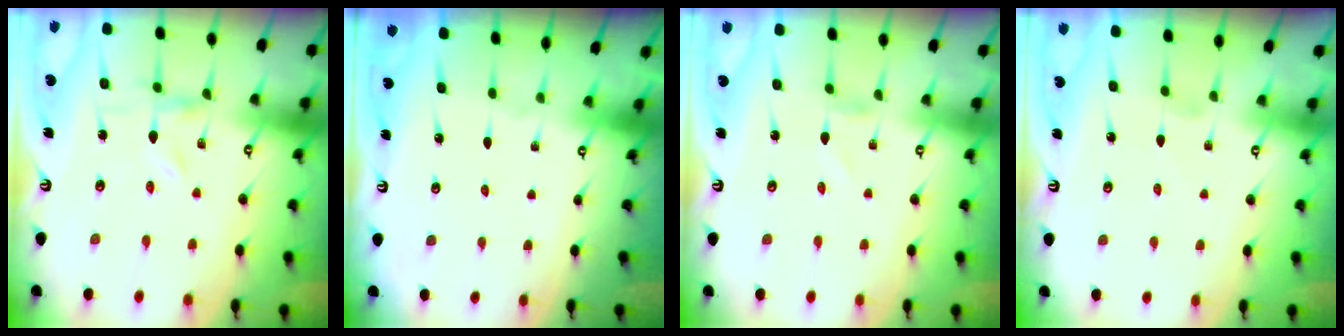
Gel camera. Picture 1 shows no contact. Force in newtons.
{"total": 0.0}
{"total": 1.4, "press": 1.4, "slide": 0.1}
{"total": 0.0}